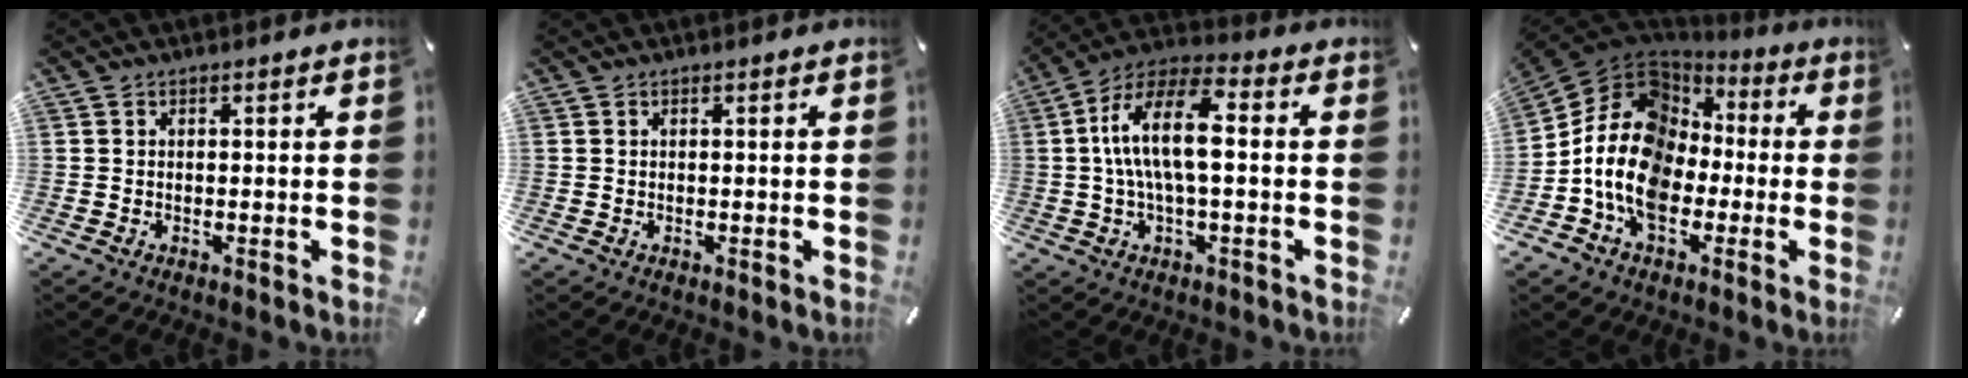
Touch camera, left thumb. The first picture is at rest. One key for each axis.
{"total": 0.0}
{"total": 12.8, "fx": 0.5, "fy": 5.5, "fz": 11.6, "tx": -0.235, "ty": 0.005, "tz": 0.007}
{"total": 16.7, "fx": -3.3, "fy": 13.4, "fz": 9.4, "tx": -0.214, "ty": 0.018, "tz": -0.063}